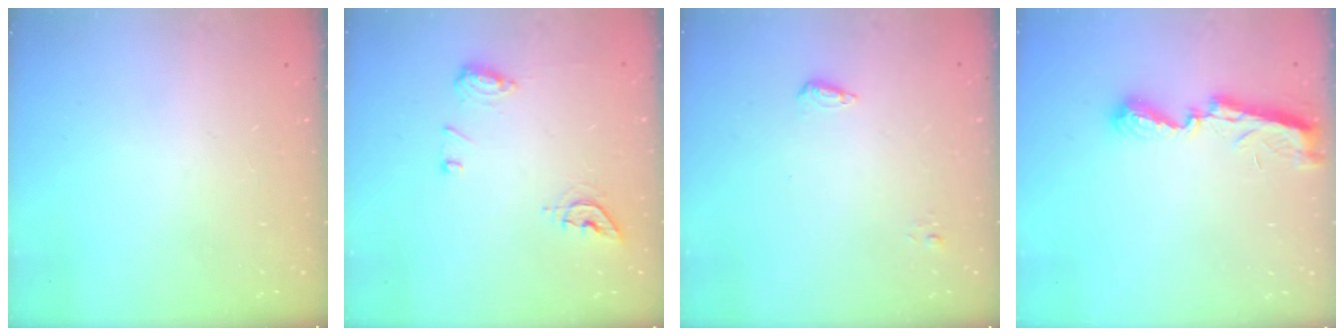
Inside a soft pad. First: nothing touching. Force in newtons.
{"total": 9.0, "press": 8.9, "slide": 0.9}
{"total": 5.2, "press": 5.1, "slide": 1.0}
{"total": 7.6, "press": 7.5, "slide": 0.3}